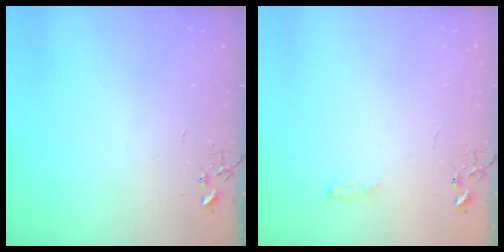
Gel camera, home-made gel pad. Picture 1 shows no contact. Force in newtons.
{"total": 4.0, "press": 3.9, "slide": 0.5}